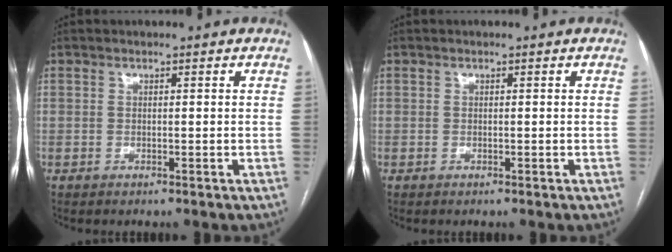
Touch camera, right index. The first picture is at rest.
{"total": 0.0}